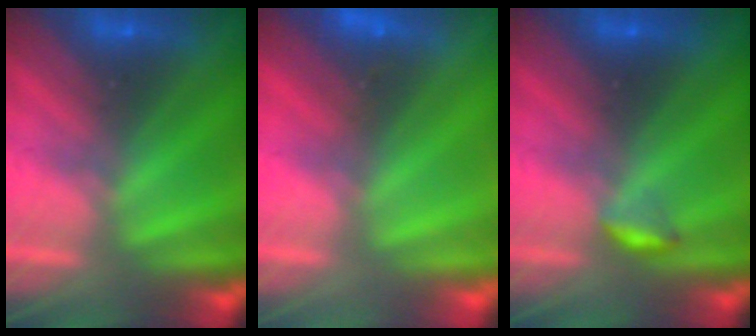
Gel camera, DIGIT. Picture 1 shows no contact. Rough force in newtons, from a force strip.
{"total": 2.3}
{"total": 2.8}